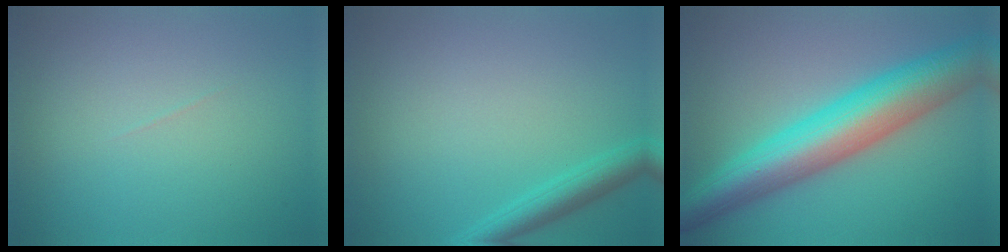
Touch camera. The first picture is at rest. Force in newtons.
{"total": 2.7, "press": 2.7, "slide": 0.2}
{"total": 10.0, "press": 10.0, "slide": 0.3}